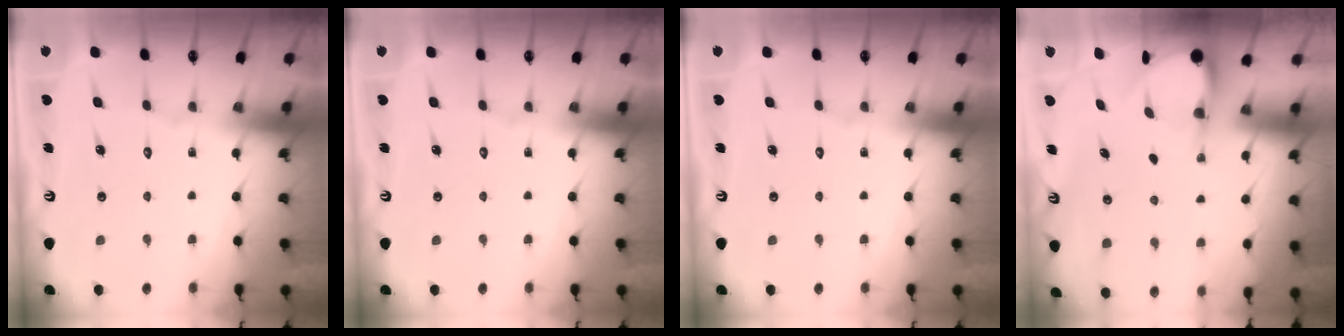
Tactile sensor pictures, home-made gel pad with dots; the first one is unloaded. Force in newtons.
{"total": 0.0}
{"total": 0.0}
{"total": 3.9, "press": 3.9, "slide": 0.4}